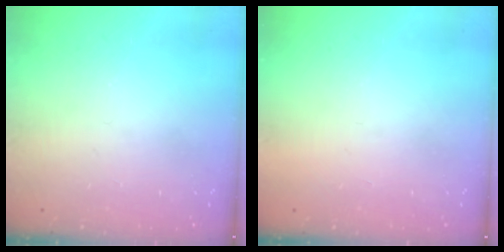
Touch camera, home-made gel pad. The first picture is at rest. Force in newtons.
{"total": 1.5, "press": 1.5, "slide": 0.1}